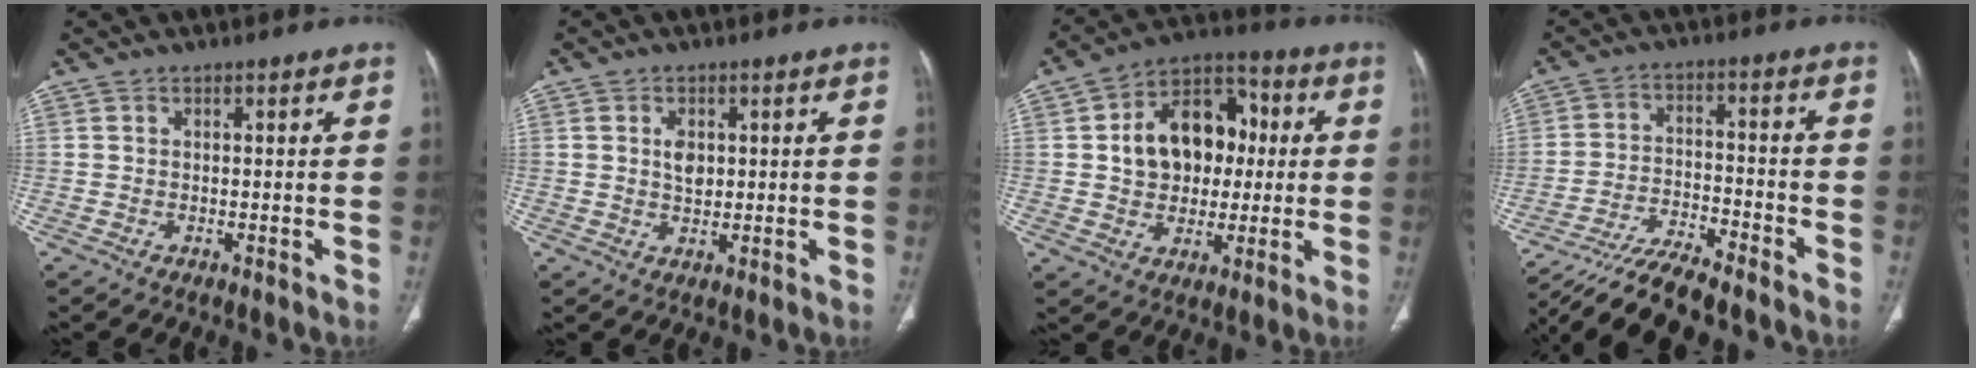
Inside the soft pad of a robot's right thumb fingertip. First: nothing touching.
{"total": 3.4, "force": [0.8, 2.2, 2.4], "torque": [-0.032, -0.005, 0.015]}
{"total": 16.1, "force": [1.9, 11.8, 10.8], "torque": [-0.125, 0.023, 0.028]}
{"total": 12.5, "force": [-11.7, 0.8, 4.2], "torque": [-0.076, 0.048, -0.199]}